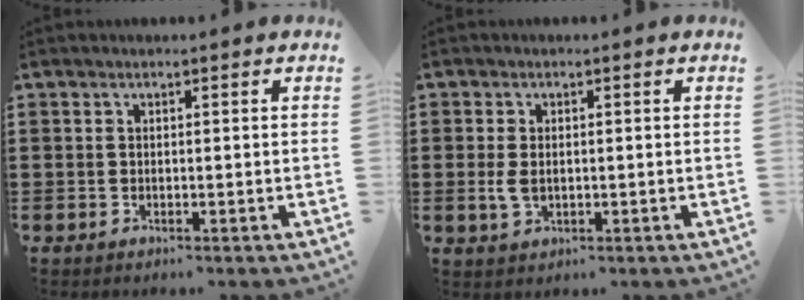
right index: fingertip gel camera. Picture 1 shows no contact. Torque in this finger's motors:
{"motor_torque": [0.76, 1.00, 0.24, 0.05]}